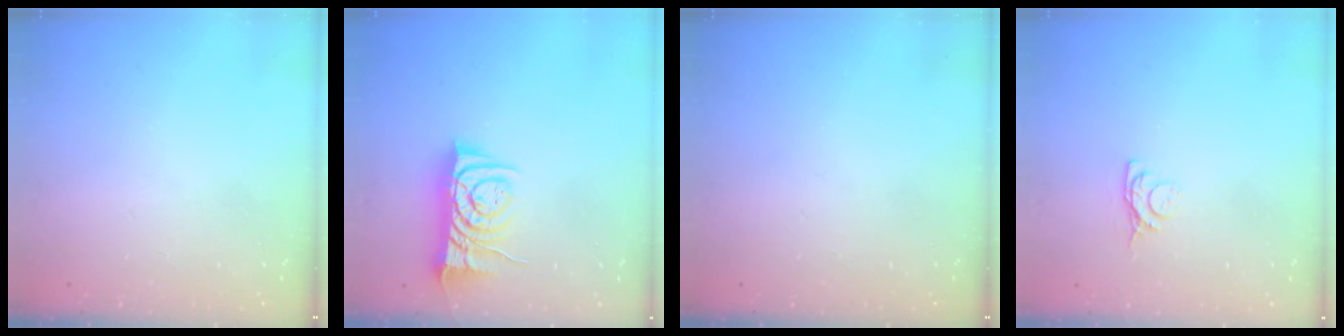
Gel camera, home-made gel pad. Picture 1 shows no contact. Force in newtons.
{"total": 7.7, "press": 7.6, "slide": 1.1}
{"total": 0.0}
{"total": 4.6, "press": 4.6, "slide": 0.8}